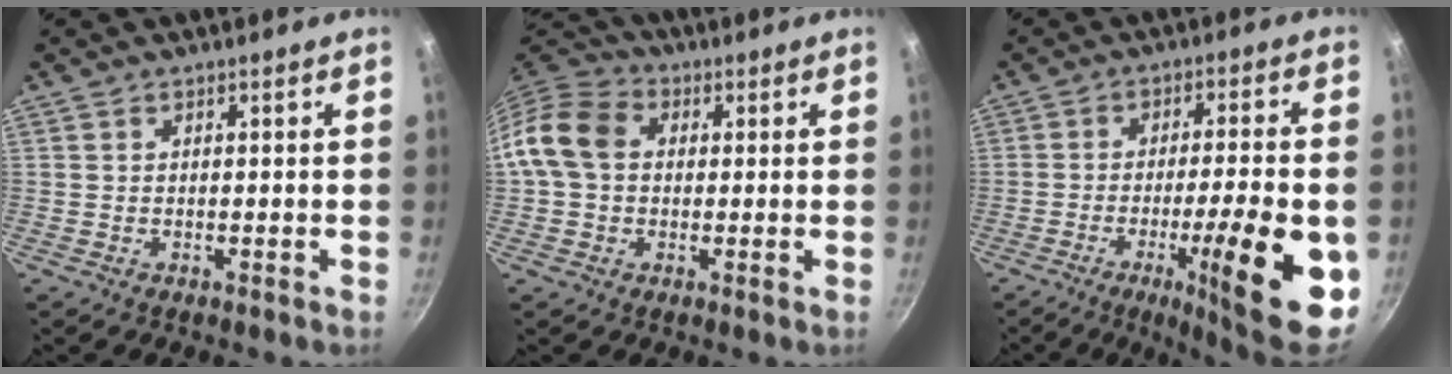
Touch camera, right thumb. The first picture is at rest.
{"total": 10.1, "force": [0.8, 7.9, 6.2], "torque": [-0.099, 0.023, -0.002]}
{"total": 18.3, "force": [-5.9, 3.4, 16.9], "torque": [-0.224, 0.013, -0.082]}